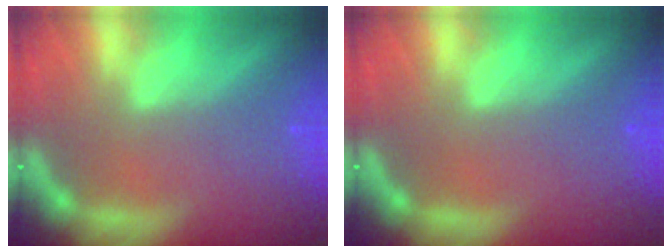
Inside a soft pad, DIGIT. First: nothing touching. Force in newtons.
{"total": 0.0}